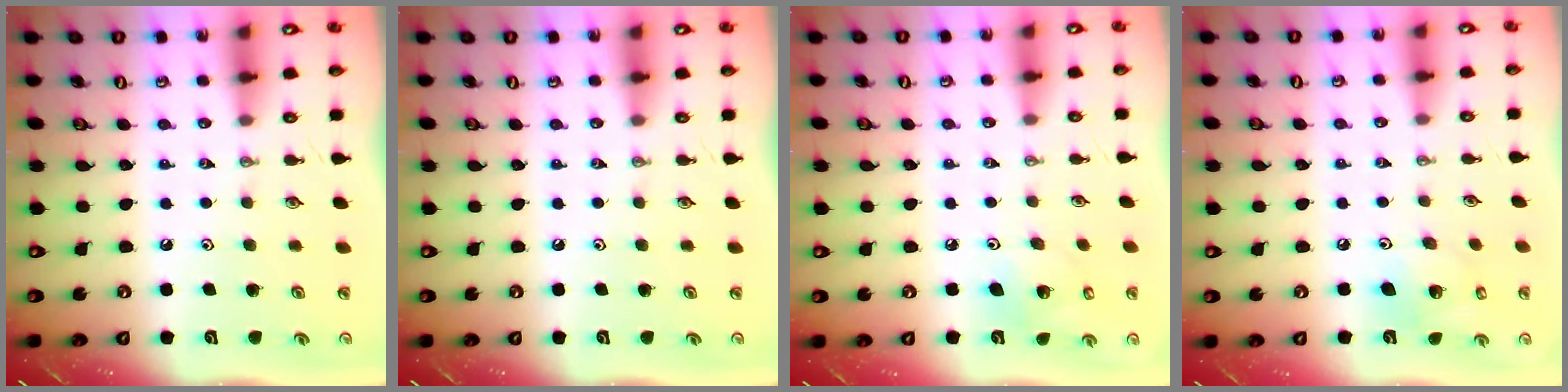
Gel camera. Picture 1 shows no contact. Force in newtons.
{"total": 0.0}
{"total": 6.4, "press": 6.3, "slide": 1.4}
{"total": 8.9, "press": 8.6, "slide": 2.3}